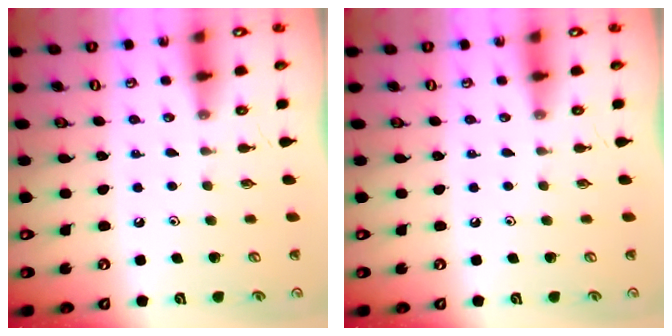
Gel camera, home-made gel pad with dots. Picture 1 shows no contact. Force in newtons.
{"total": 0.0}